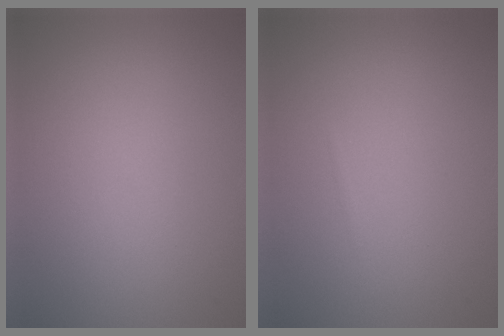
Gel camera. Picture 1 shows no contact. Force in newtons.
{"total": 0.0}